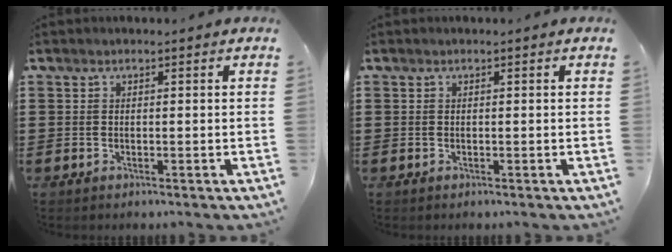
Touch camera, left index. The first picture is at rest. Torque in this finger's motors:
{"motor_torque": [0.01, -0.01, 0.00, -0.01]}